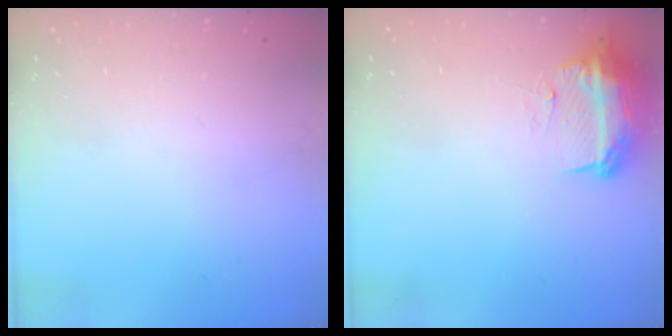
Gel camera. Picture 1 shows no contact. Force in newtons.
{"total": 11.4, "press": 11.4, "slide": 1.1}